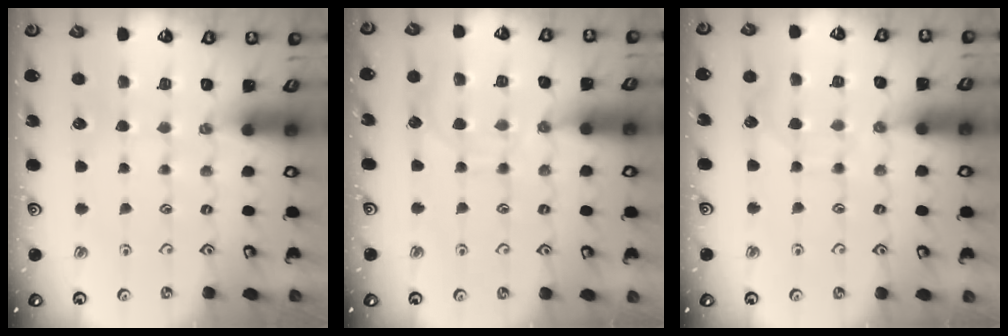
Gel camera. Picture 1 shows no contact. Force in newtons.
{"total": 9.0, "press": 8.9, "slide": 0.9}
{"total": 6.3, "press": 6.3, "slide": 0.5}